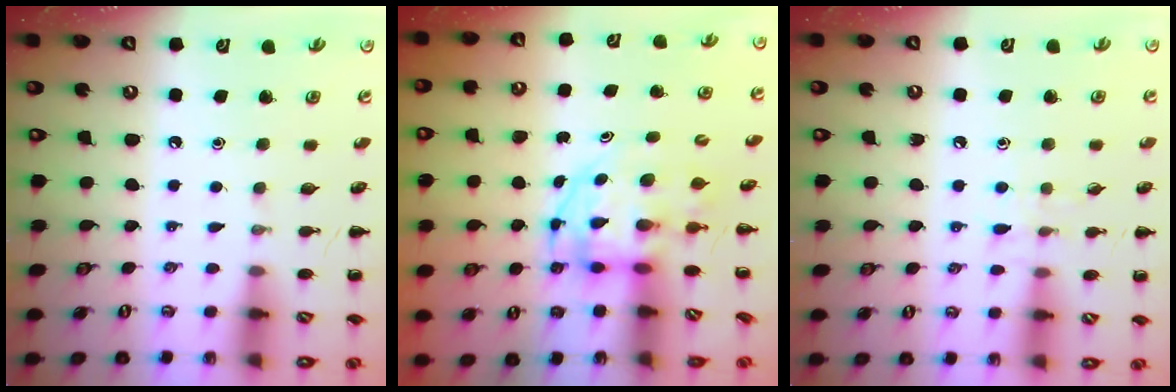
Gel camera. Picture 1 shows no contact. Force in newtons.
{"total": 3.8, "press": 3.7, "slide": 0.7}
{"total": 6.5, "press": 6.3, "slide": 1.9}